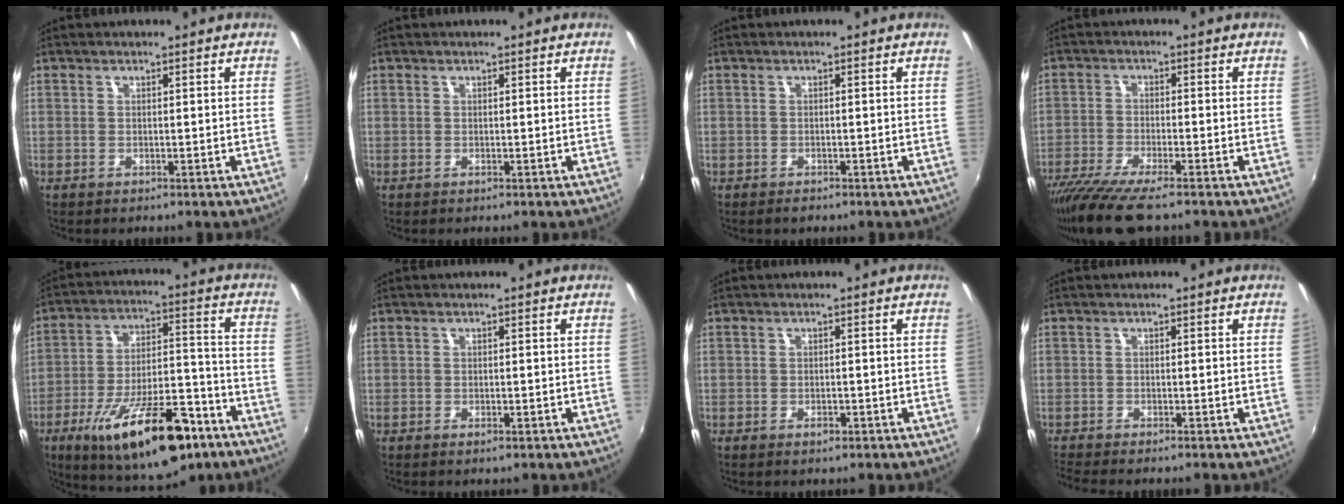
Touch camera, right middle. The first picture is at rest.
{"total": 0.0}
{"total": 1.2, "force": [-1.0, 0.6, 0.3], "torque": [-0.009, -0.006, -0.015]}
{"total": 10.6, "force": [-8.5, 1.2, 6.1], "torque": [-0.137, -0.041, -0.153]}
{"total": 23.0, "force": [-13.6, 7.9, 16.7], "torque": [-0.278, -0.017, -0.202]}
{"total": 0.9, "force": [-0.5, 0.3, 0.6], "torque": [-0.010, -0.001, -0.008]}
{"total": 1.4, "force": [-0.8, 0.6, 0.9], "torque": [-0.014, -0.001, -0.013]}
{"total": 3.4, "force": [-3.1, -0.2, 1.4], "torque": [-0.036, -0.023, -0.059]}